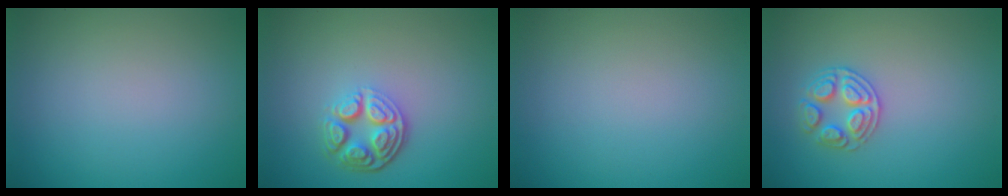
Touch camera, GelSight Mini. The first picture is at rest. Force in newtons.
{"total": 4.5, "press": 3.4, "slide": 2.9}
{"total": 0.0}
{"total": 2.6, "press": 2.6, "slide": 0.4}